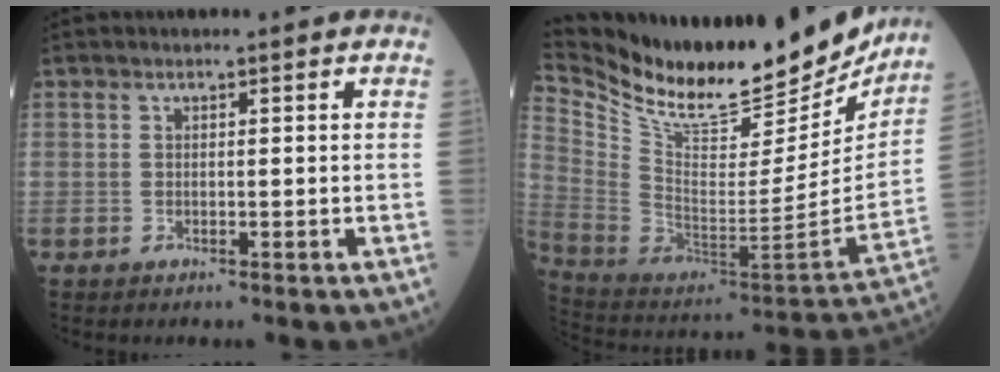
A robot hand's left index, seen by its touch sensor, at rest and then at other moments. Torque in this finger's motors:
{"motor_torque": [0.94, -1.20, 0.08, 0.03]}